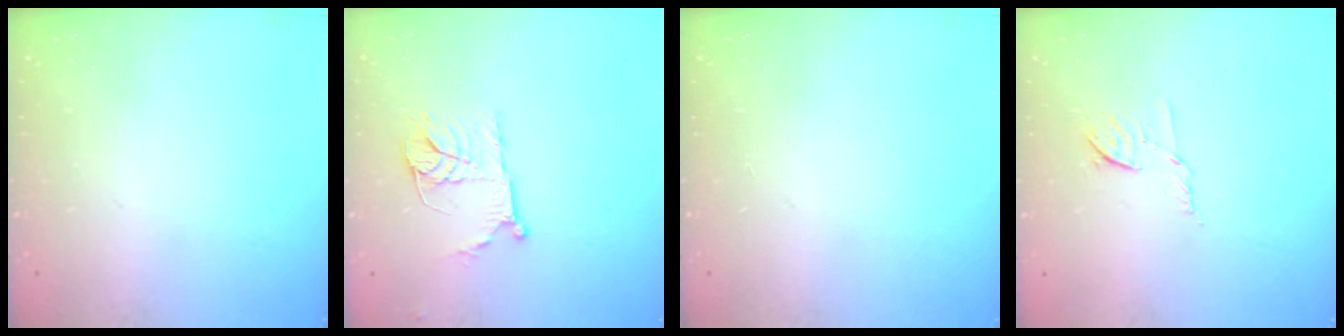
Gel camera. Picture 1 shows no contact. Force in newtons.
{"total": 11.2, "press": 11.1, "slide": 0.7}
{"total": 0.0}
{"total": 5.9, "press": 5.9, "slide": 1.0}